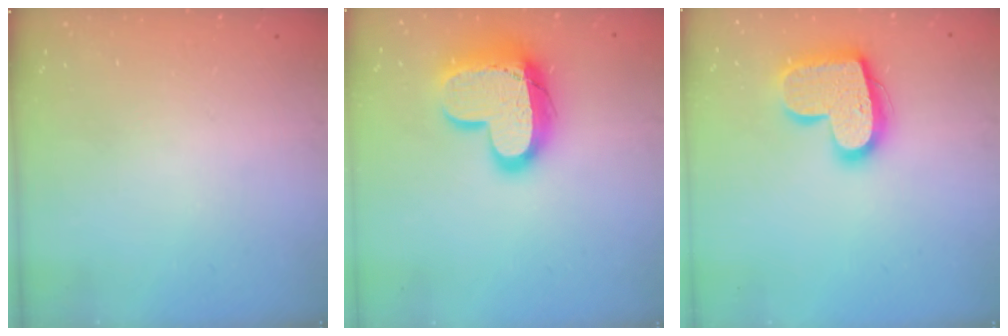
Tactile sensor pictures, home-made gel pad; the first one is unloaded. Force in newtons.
{"total": 17.4, "press": 17.3, "slide": 1.5}
{"total": 17.3, "press": 17.3, "slide": 1.1}